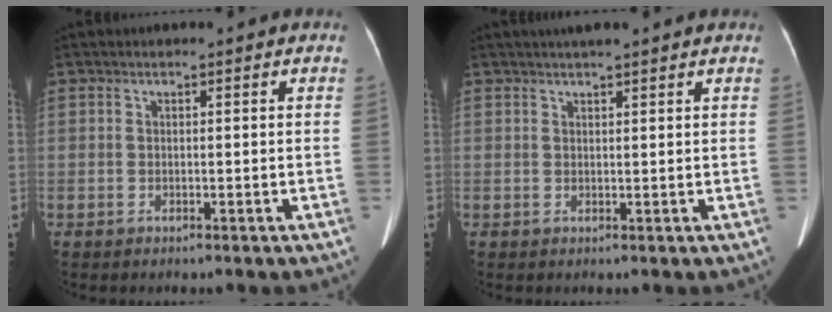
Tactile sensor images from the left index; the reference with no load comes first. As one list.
[{"total": 4.8, "force": [4.0, 0.2, 2.6], "torque": [-0.036, 0.028, 0.056]}]